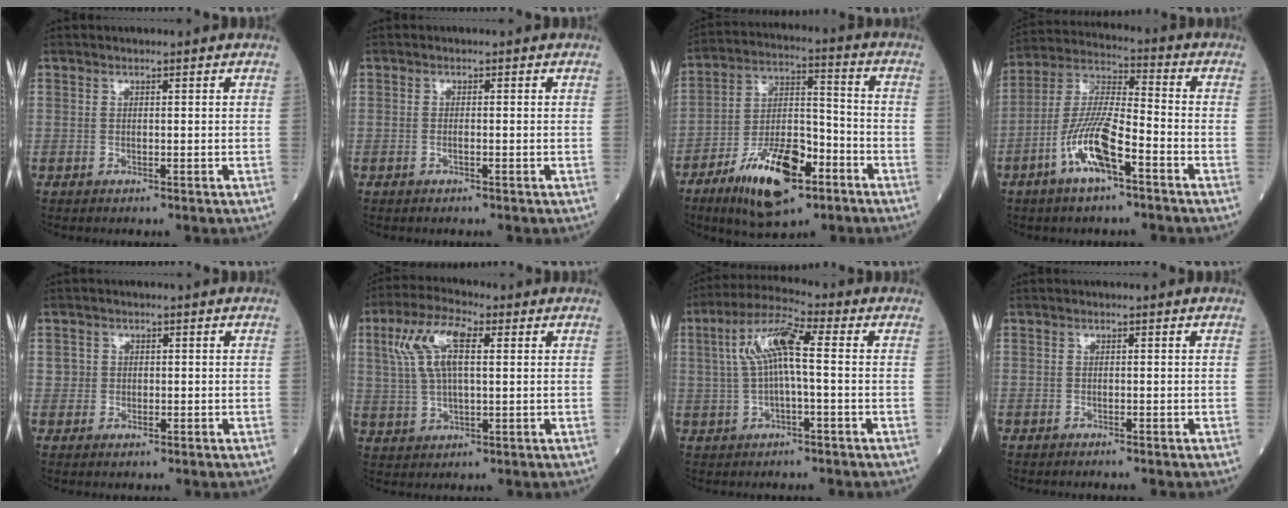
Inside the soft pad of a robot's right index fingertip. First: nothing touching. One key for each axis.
{"total": 0.7, "fx": -0.3, "fy": 0.1, "fz": 0.6, "tx": -0.016, "ty": -0.001, "tz": -0.005}
{"total": 15.1, "fx": -8.3, "fy": 5.5, "fz": 11.3, "tx": -0.203, "ty": 0.001, "tz": -0.142}
{"total": 11.3, "fx": -5.2, "fy": 2.4, "fz": 9.7, "tx": -0.204, "ty": 0.003, "tz": -0.101}
{"total": 1.8, "fx": -0.1, "fy": 1.7, "fz": 0.6, "tx": -0.008, "ty": 0.003, "tz": -0.002}
{"total": 9.5, "fx": 2.9, "fy": 3.1, "fz": 8.5, "tx": -0.185, "ty": 0.023, "tz": 0.057}
{"total": 8.8, "fx": 1.0, "fy": 1.4, "fz": 8.6, "tx": -0.175, "ty": 0.028, "tz": 0.015}
{"total": 0.6, "fx": -0.6, "fy": 0.0, "fz": 0.1, "tx": -0.004, "ty": -0.001, "tz": -0.008}